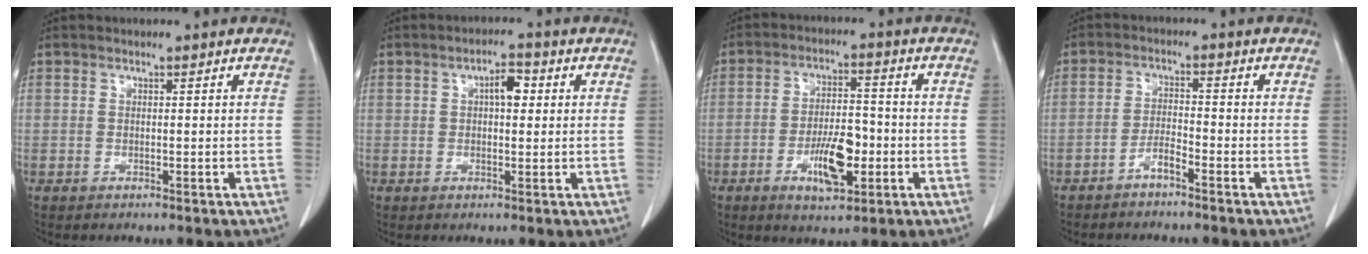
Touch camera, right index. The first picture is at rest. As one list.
[{"total": 3.7, "force": [0.9, 1.5, 3.2], "torque": [-0.052, 0.010, 0.012]}, {"total": 8.5, "force": [-2.8, 3.1, 7.4], "torque": [-0.133, 0.003, -0.044]}, {"total": 2.8, "force": [-2.2, 0.2, 1.7], "torque": [-0.034, 0.004, -0.043]}]